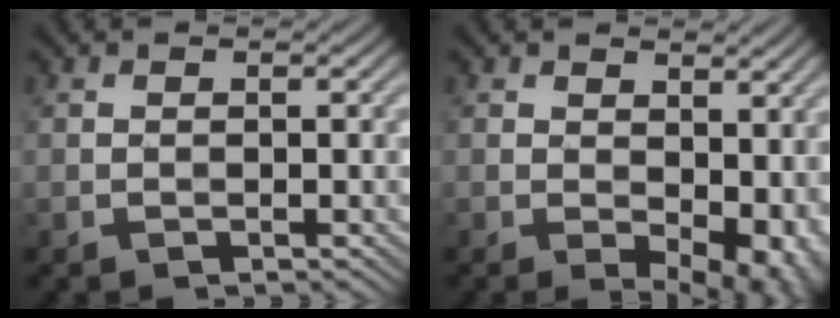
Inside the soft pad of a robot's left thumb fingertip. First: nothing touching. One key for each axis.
{"total": 8.9, "fx": -0.1, "fy": 5.1, "fz": 7.3, "tx": -0.086, "ty": -0.013, "tz": 0.016}